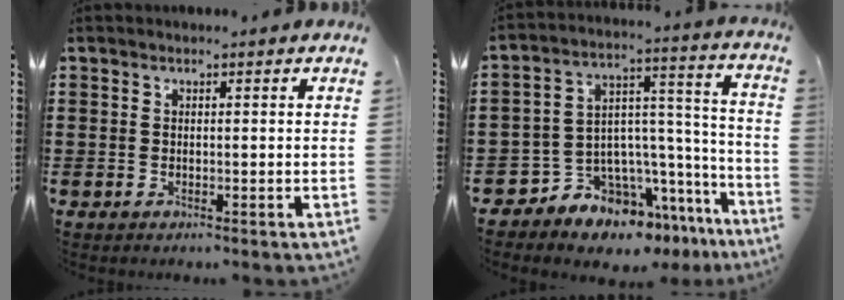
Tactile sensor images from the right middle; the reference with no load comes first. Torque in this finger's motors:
{"motor_torque": [2.14, 0.00, 0.25, 0.08]}